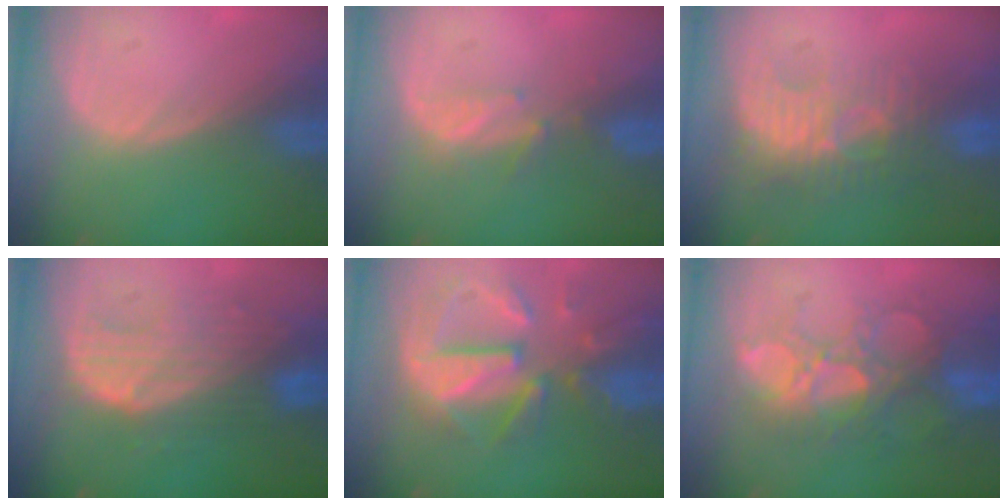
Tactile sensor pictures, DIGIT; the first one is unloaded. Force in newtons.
{"total": 2.7, "press": 2.6, "slide": 0.8}
{"total": 9.1, "press": 8.2, "slide": 3.9}
{"total": 8.9, "press": 8.3, "slide": 3.2}
{"total": 11.7, "press": 10.2, "slide": 5.7}
{"total": 11.1, "press": 9.6, "slide": 5.5}